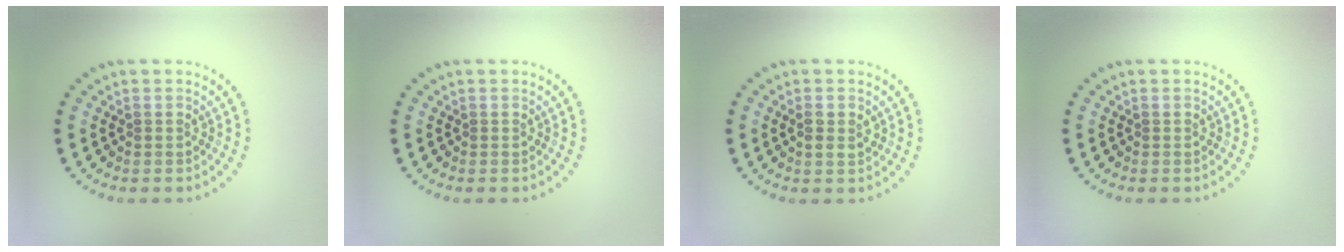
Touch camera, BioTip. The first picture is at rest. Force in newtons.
{"total": 0.0}
{"total": 1.5, "press": 1.5, "slide": 0.4}
{"total": 0.0}